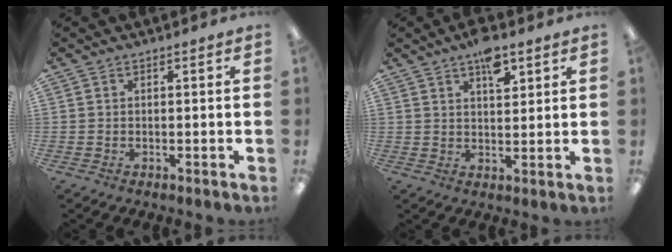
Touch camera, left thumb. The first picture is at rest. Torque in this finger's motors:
{"motor_torque": [2.03, 0.89, 0.99, -0.56, 0.00]}